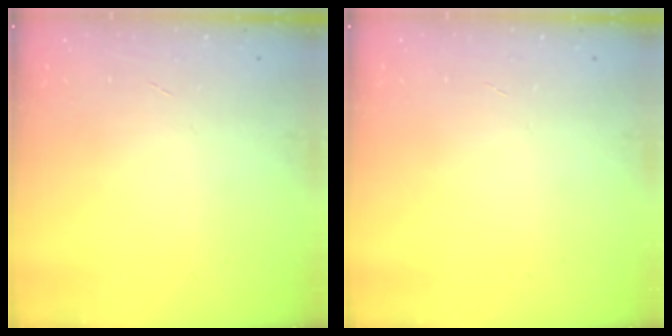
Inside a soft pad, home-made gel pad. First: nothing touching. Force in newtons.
{"total": 0.0}